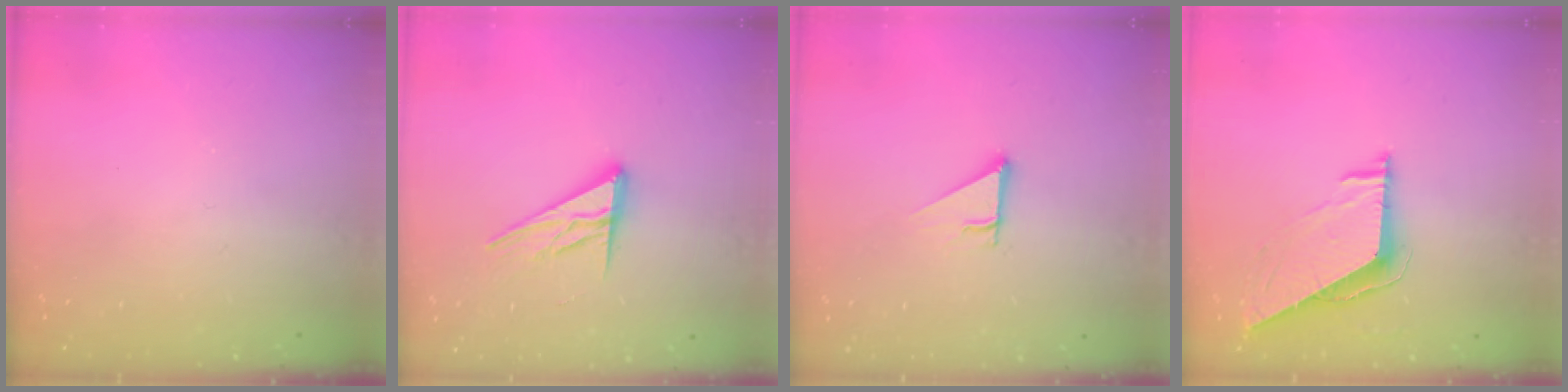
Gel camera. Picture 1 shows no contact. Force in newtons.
{"total": 12.6, "press": 12.5, "slide": 1.1}
{"total": 2.5, "press": 2.5, "slide": 0.2}
{"total": 7.2, "press": 7.2, "slide": 0.5}